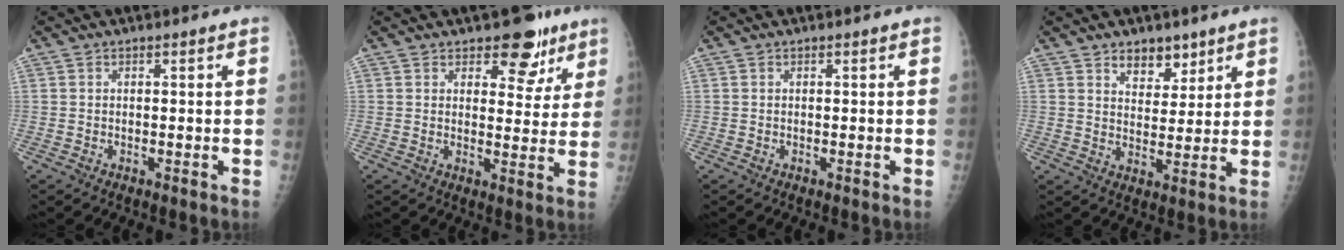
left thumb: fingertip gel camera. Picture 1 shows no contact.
{"total": 8.0, "force": [5.3, 4.6, 3.9], "torque": [-0.007, -0.025, 0.070]}
{"total": 0.0}
{"total": 6.2, "force": [4.2, 3.6, 2.7], "torque": [-0.011, -0.030, 0.071]}